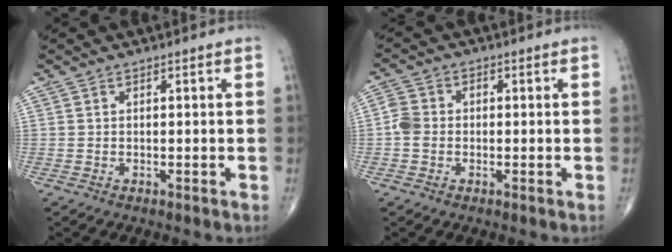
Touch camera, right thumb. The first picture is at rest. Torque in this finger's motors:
{"motor_torque": [0.63, 0.76, 0.66, -0.01, 0.01]}